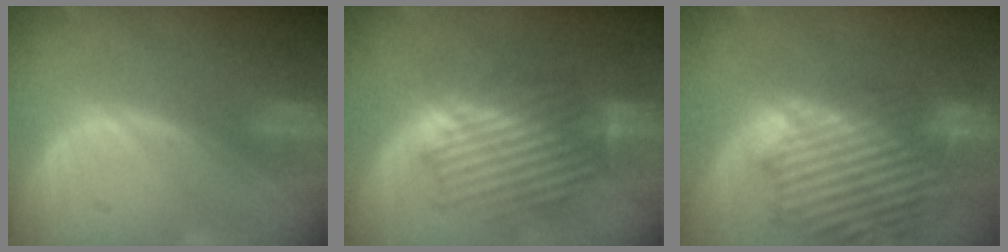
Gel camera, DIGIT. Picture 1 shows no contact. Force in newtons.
{"total": 8.7, "press": 8.4, "slide": 2.1}
{"total": 14.6, "press": 12.5, "slide": 7.5}